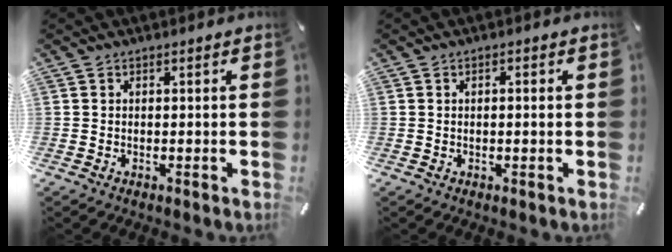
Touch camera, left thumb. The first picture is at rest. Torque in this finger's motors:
{"motor_torque": [-0.14, -0.12, -0.37, -0.02, 0.00]}